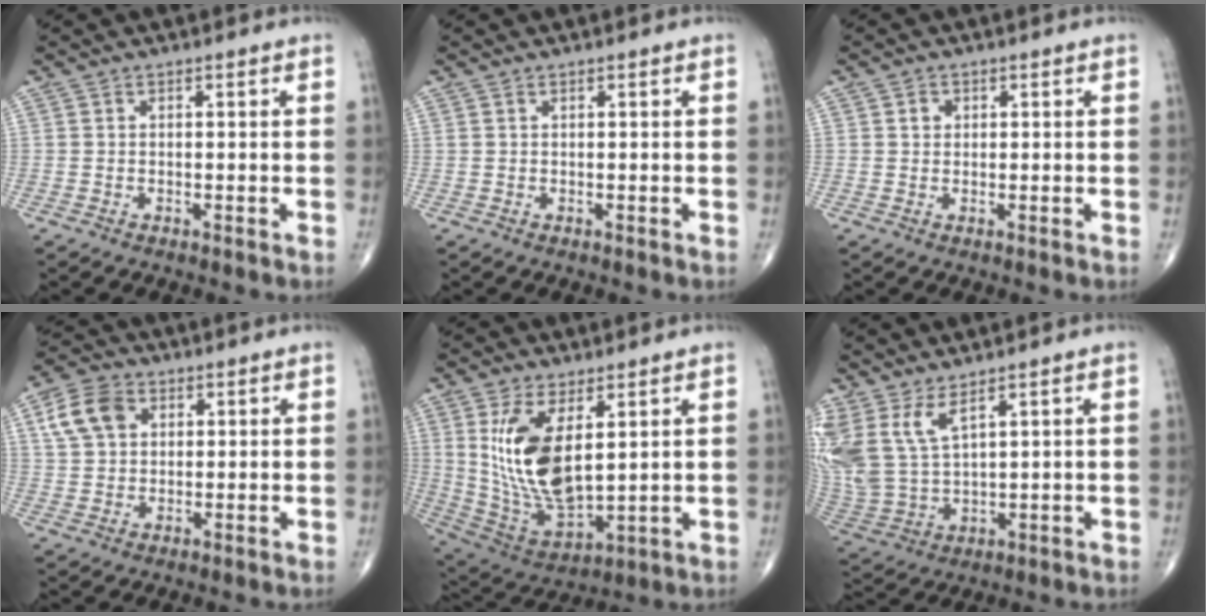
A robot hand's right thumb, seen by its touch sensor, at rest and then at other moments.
{"total": 0.0}
{"total": 1.0, "force": [0.2, 1.0, 0.3], "torque": [0.001, 0.001, 0.002]}
{"total": 8.2, "force": [2.8, 5.9, 5.0], "torque": [-0.084, 0.004, 0.050]}
{"total": 15.7, "force": [4.2, 7.3, 13.2], "torque": [-0.248, -0.024, 0.104]}
{"total": 12.3, "force": [7.1, 5.4, 8.5], "torque": [-0.186, -0.033, 0.164]}